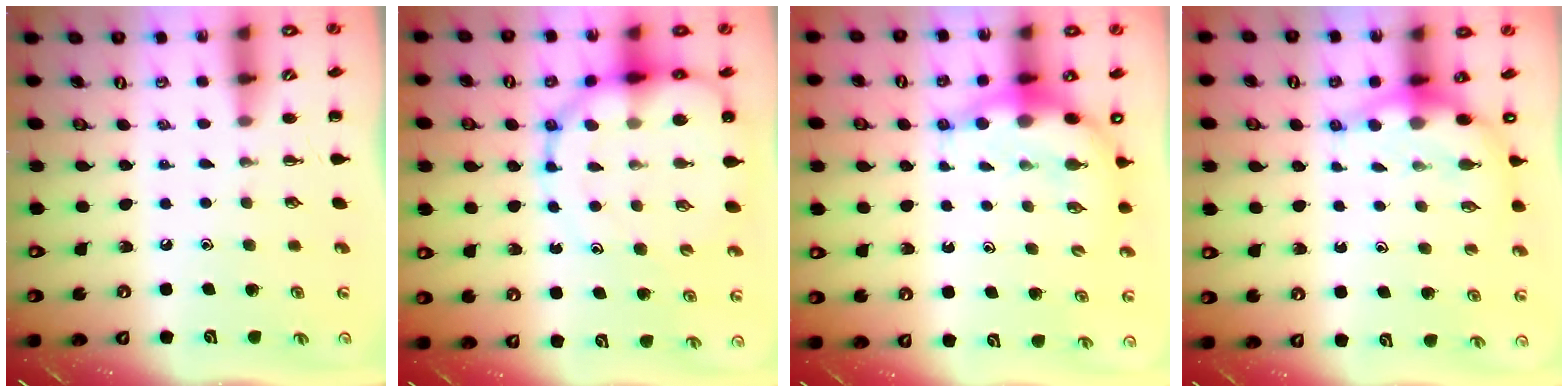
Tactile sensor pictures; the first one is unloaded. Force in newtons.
{"total": 15.1, "press": 14.6, "slide": 3.9}
{"total": 8.7, "press": 8.5, "slide": 1.9}
{"total": 7.0, "press": 6.9, "slide": 1.6}